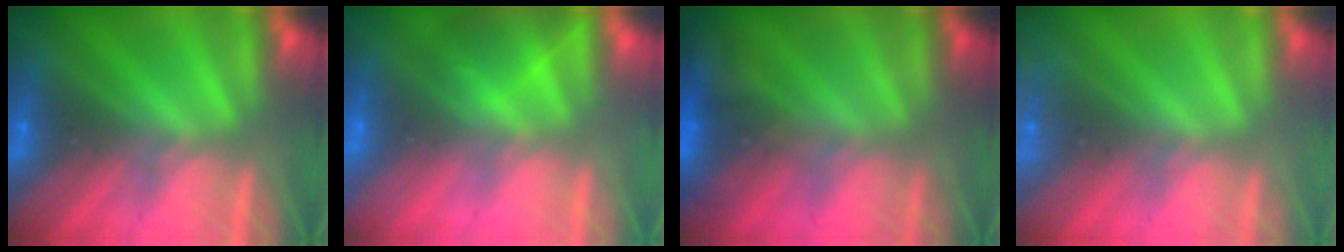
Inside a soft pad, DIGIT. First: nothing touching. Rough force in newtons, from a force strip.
{"total": 2.8}
{"total": 4.8}
{"total": 2.3}